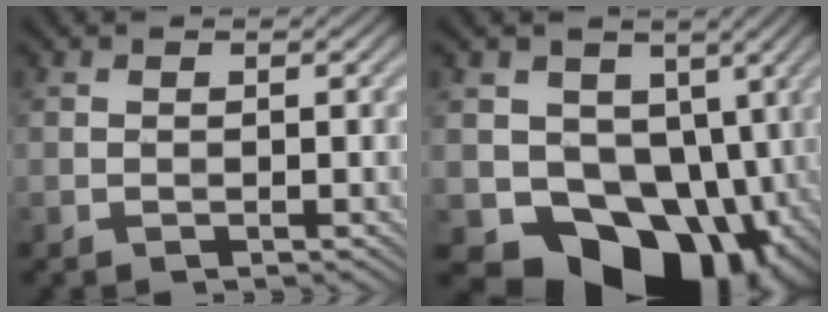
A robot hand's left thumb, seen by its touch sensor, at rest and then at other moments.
{"total": 14.9, "force": [-2.5, 11.8, 8.6], "torque": [-0.135, -0.043, -0.033]}